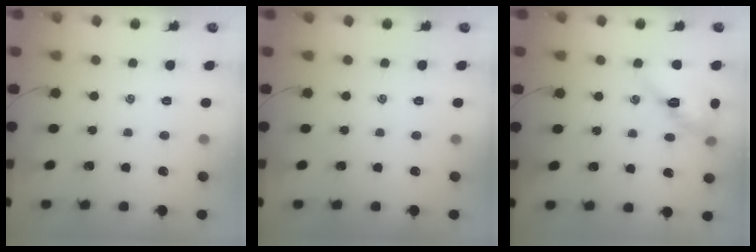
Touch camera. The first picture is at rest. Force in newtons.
{"total": 0.0}
{"total": 12.3, "press": 12.2, "slide": 1.6}